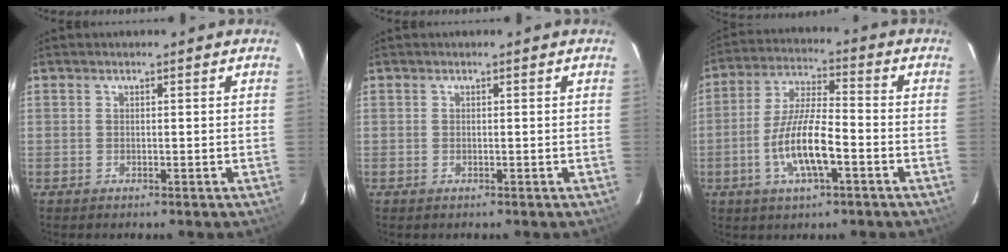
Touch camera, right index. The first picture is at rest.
{"total": 0.0}
{"total": 11.0, "force": [-4.0, 2.8, 9.8], "torque": [-0.198, -0.003, -0.075]}